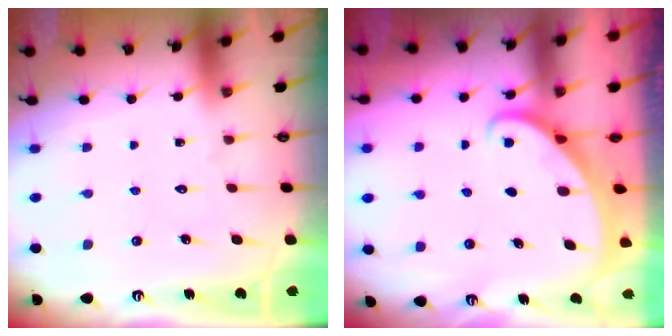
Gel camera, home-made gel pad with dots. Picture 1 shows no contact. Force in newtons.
{"total": 1.5, "press": 1.5, "slide": 0.0}